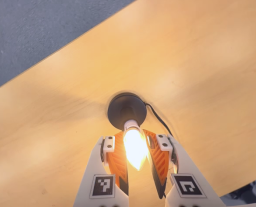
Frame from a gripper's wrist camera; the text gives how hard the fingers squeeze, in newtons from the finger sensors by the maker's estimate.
{"total": 13.0, "left": 11.8, "right": 14.3}